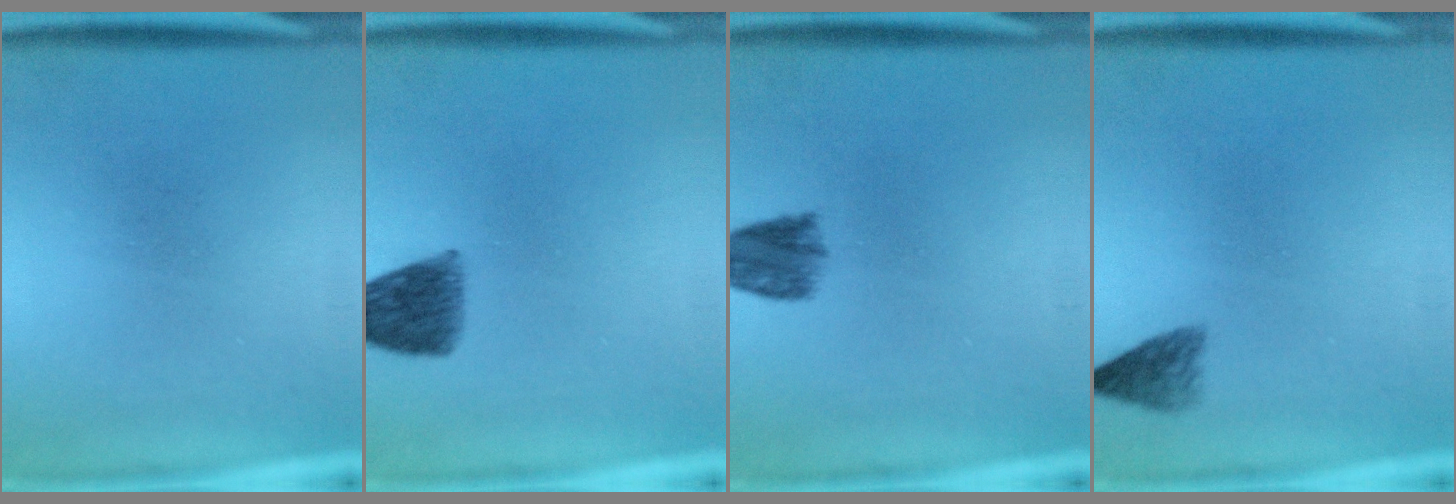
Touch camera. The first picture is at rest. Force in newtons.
{"total": 6.6}
{"total": 5.2}
{"total": 2.3}